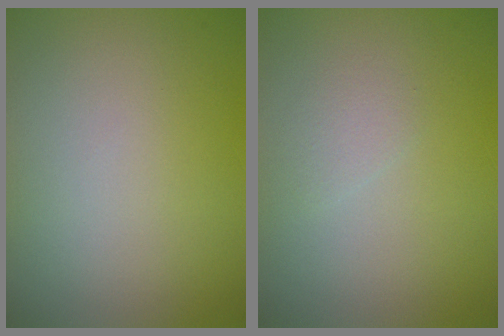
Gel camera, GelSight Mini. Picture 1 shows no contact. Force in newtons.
{"total": 0.9, "press": 0.9, "slide": 0.0}